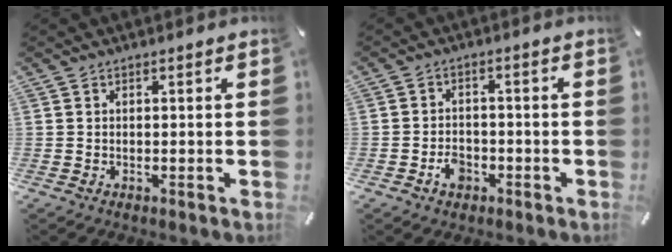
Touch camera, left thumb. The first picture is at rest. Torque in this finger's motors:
{"motor_torque": [0.65, 0.58, 0.45, 0.34, 0.00]}